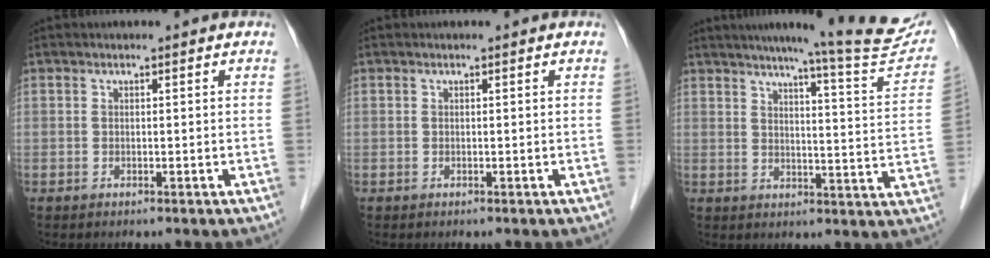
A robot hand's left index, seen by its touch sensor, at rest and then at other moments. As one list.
[{"total": 0.0}, {"total": 17.7, "force": [15.9, -0.3, 7.8], "torque": [-0.102, -0.059, 0.187]}]